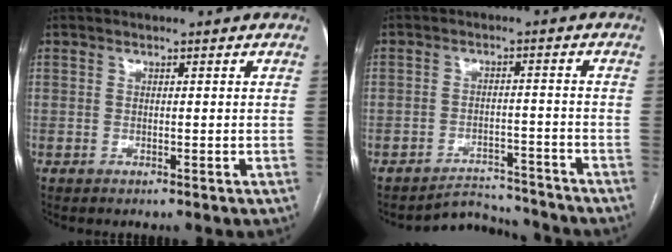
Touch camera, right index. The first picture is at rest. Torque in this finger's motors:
{"motor_torque": [-0.70, -0.60, -0.77, -0.16]}